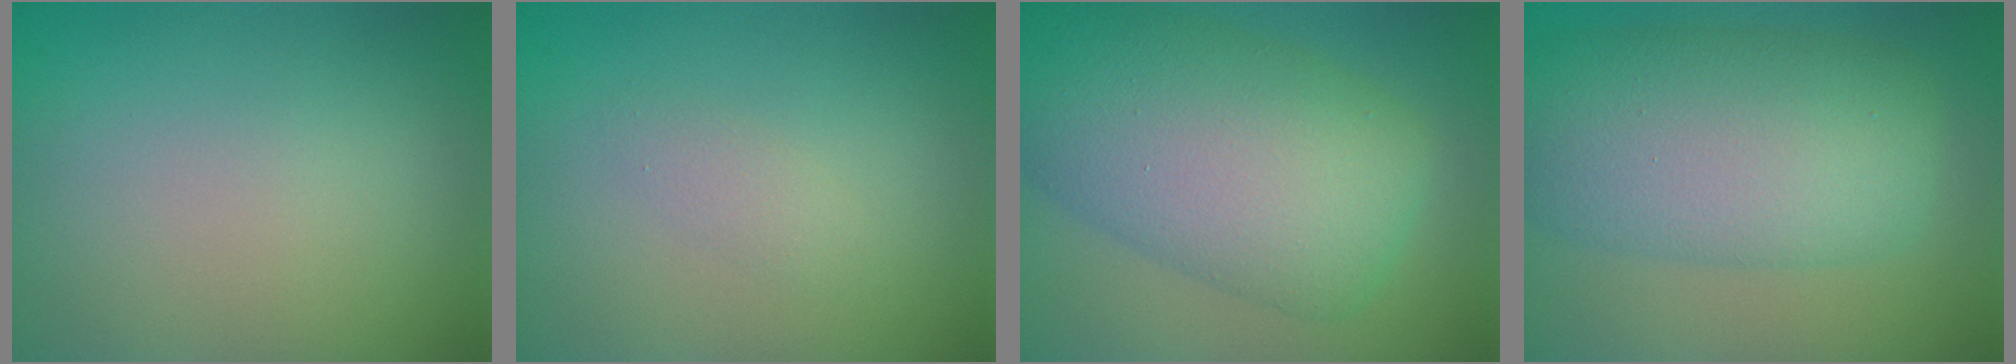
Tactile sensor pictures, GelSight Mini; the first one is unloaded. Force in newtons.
{"total": 1.1, "press": 1.1, "slide": 0.0}
{"total": 11.7, "press": 11.7, "slide": 0.2}
{"total": 10.1, "press": 10.1, "slide": 0.1}